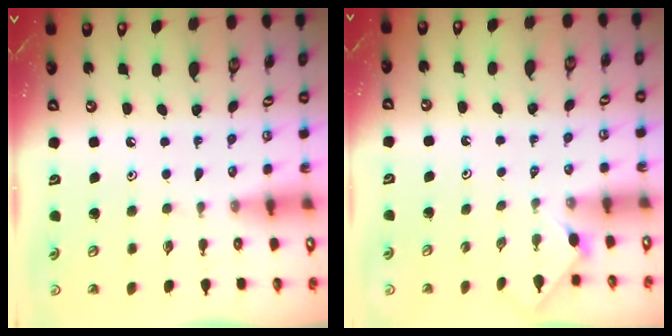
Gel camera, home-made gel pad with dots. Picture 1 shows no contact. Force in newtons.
{"total": 1.7, "press": 1.7, "slide": 0.4}